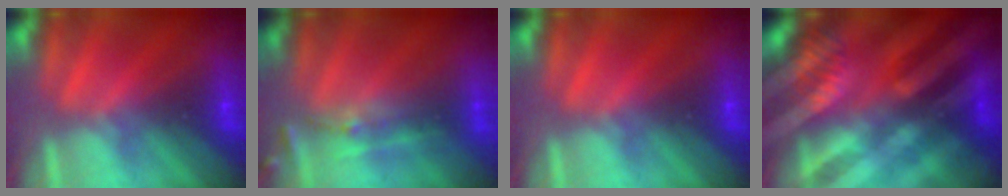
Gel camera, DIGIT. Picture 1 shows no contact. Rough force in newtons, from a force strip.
{"total": 2.5}
{"total": 0.0}
{"total": 7.1}